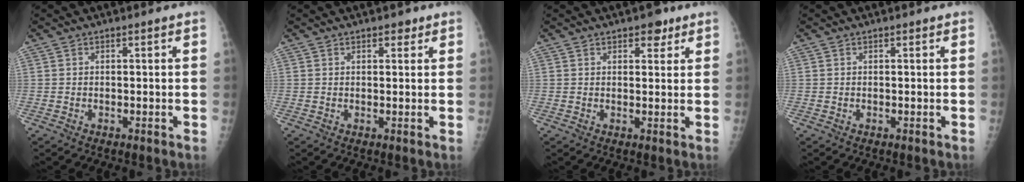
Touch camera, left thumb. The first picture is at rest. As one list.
[{"total": 1.7, "force": [1.2, 0.9, 0.9], "torque": [0.001, -0.004, 0.011]}, {"total": 3.6, "force": [2.2, 2.0, 2.0], "torque": [-0.006, -0.008, 0.027]}, {"total": 0.0}]